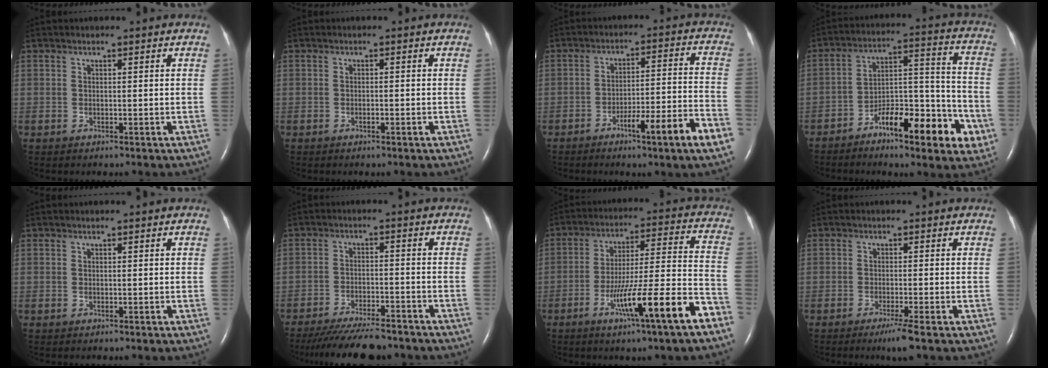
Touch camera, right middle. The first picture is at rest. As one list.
[{"total": 0.8, "force": [-0.4, 0.0, 0.7], "torque": [-0.016, 0.000, -0.004]}, {"total": 10.9, "force": [-6.0, -0.4, 9.1], "torque": [-0.133, 0.000, -0.091]}, {"total": 15.2, "force": [-7.7, 4.2, 12.4], "torque": [-0.174, 0.026, -0.116]}, {"total": 0.0}, {"total": 12.3, "force": [-11.0, 1.9, 5.2], "torque": [-0.082, -0.017, -0.162]}, {"total": 13.1, "force": [-7.2, -0.7, 10.9], "torque": [-0.180, -0.004, -0.121]}, {"total": 3.0, "force": [-1.9, -0.6, 2.2], "torque": [-0.040, -0.011, -0.035]}]